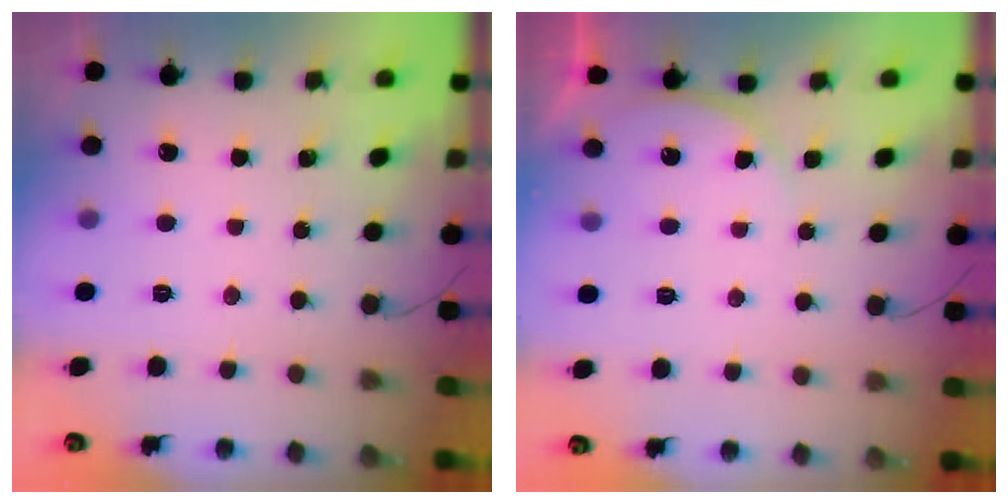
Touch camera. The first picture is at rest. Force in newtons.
{"total": 5.0, "press": 5.0, "slide": 0.6}